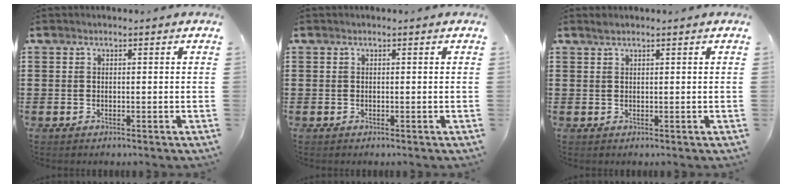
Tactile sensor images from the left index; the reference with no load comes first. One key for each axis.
{"total": 0.0}
{"total": 1.0, "fx": 0.8, "fy": 0.0, "fz": 0.6, "tx": -0.012, "ty": 0.001, "tz": 0.015}